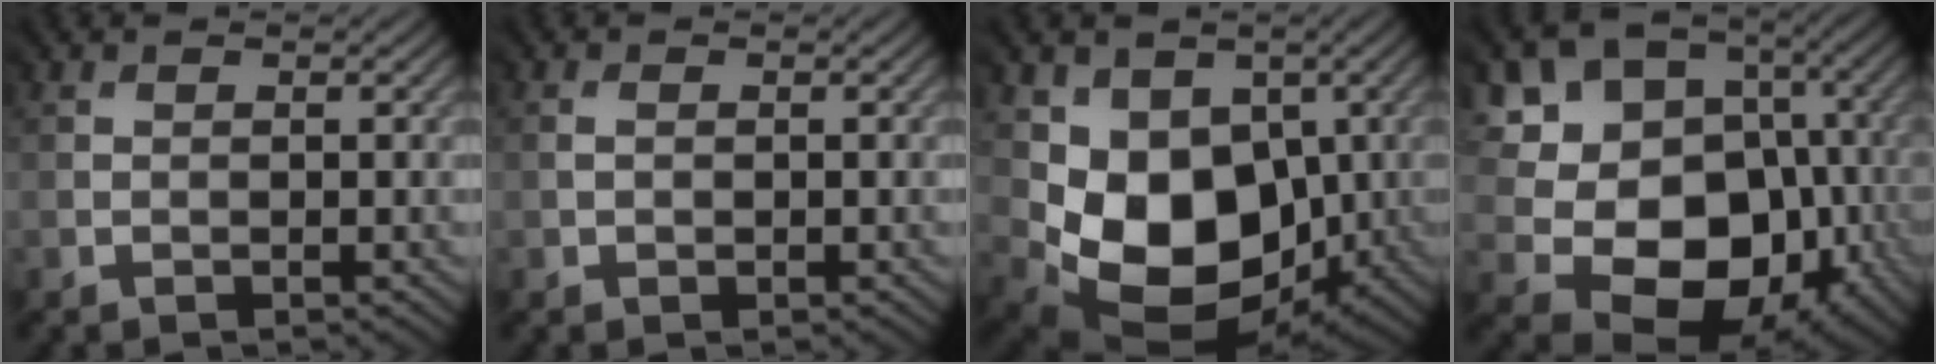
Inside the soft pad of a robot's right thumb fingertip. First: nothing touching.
{"total": 0.6, "force": [0.0, 0.6, 0.3], "torque": [-0.003, -0.002, 0.003]}
{"total": 10.1, "force": [0.1, 7.9, 6.3], "torque": [-0.128, -0.031, 0.009]}
{"total": 15.7, "force": [-0.7, 13.2, 8.6], "torque": [-0.168, -0.031, 0.018]}